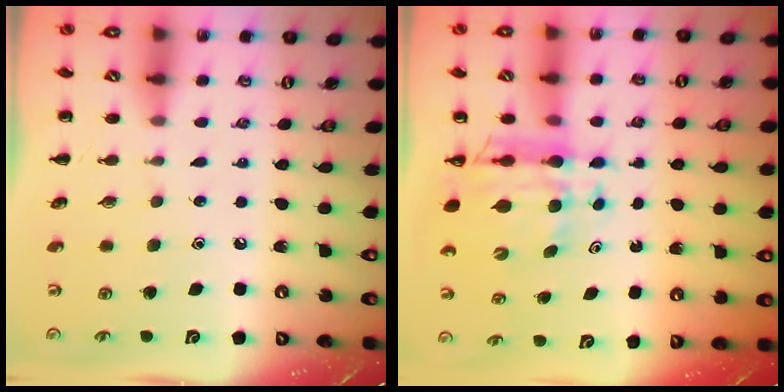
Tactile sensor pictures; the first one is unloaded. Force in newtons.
{"total": 9.3, "press": 8.9, "slide": 2.8}